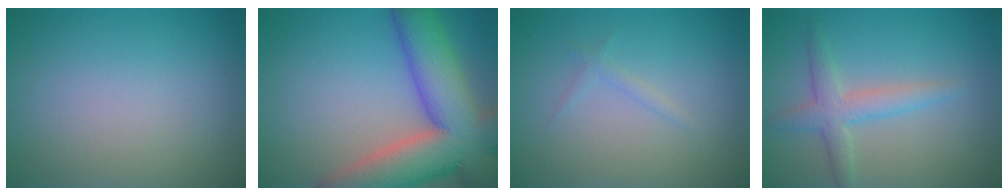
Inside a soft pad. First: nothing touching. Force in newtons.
{"total": 13.0, "press": 13.0, "slide": 0.9}
{"total": 0.8, "press": 0.8, "slide": 0.0}
{"total": 3.0, "press": 3.0, "slide": 0.1}